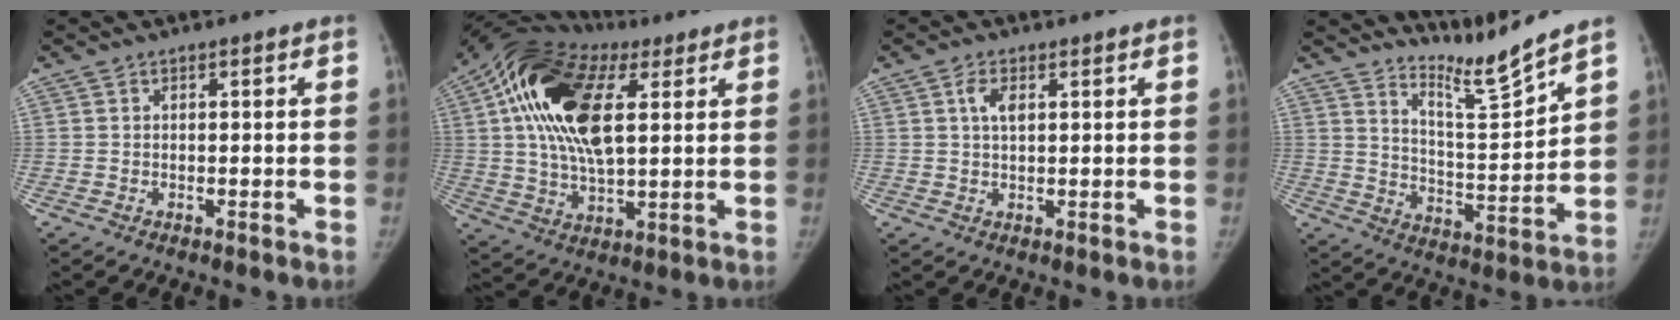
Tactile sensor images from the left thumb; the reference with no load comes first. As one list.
[{"total": 21.0, "force": [6.4, 10.5, 17.0], "torque": [-0.312, 0.005, 0.101]}, {"total": 2.9, "force": [1.0, 1.4, 2.3], "torque": [-0.040, 0.002, 0.018]}, {"total": 8.8, "force": [8.3, -1.1, 3.0], "torque": [-0.046, -0.087, 0.156]}]